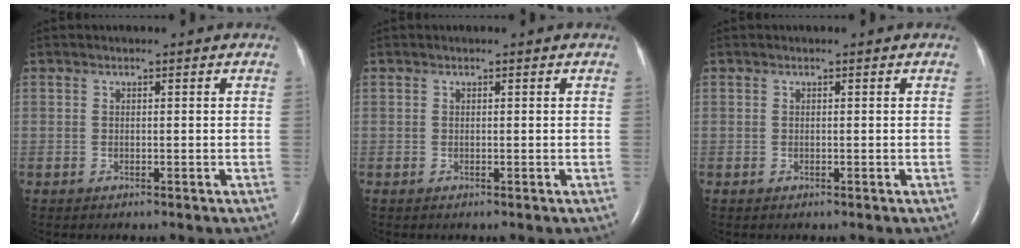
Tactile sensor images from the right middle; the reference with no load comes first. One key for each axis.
{"total": 0.0}
{"total": 0.0}